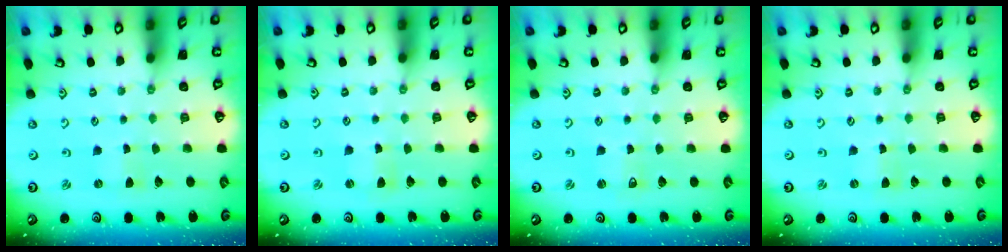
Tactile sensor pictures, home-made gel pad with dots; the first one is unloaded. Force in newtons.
{"total": 1.1, "press": 1.0, "slide": 0.2}
{"total": 2.7, "press": 2.7, "slide": 0.3}
{"total": 0.0}